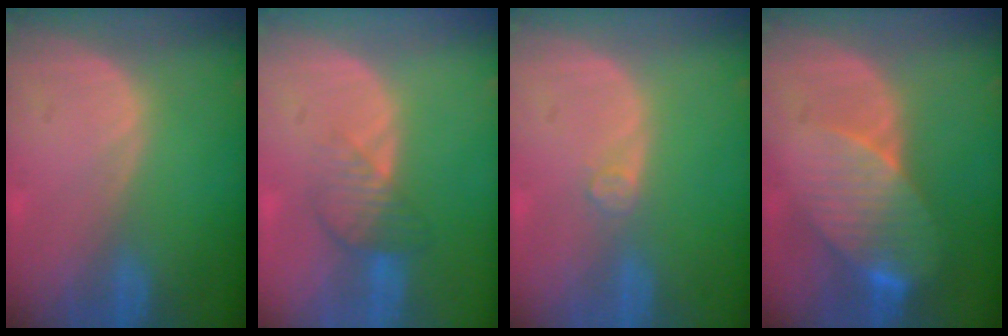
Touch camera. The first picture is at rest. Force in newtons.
{"total": 4.4, "press": 3.8, "slide": 2.3}
{"total": 1.5, "press": 1.5, "slide": 0.2}
{"total": 8.4, "press": 7.4, "slide": 3.9}